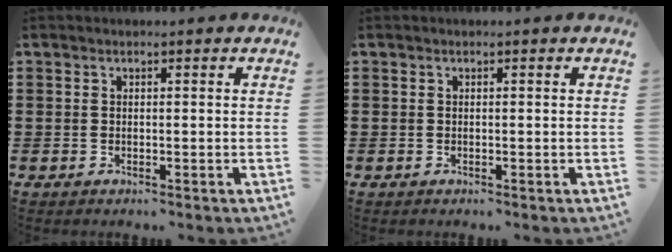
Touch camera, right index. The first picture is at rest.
{"total": 0.0}